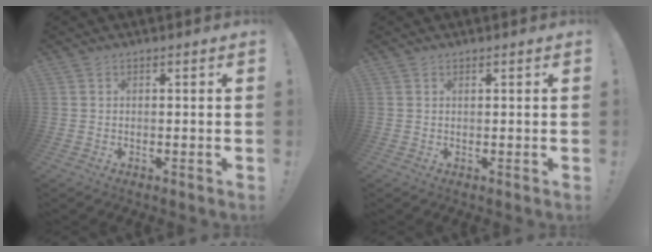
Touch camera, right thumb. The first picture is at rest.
{"total": 0.0}